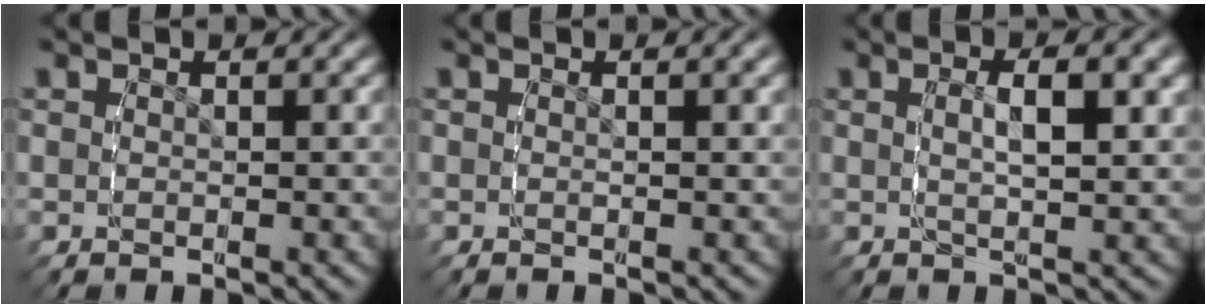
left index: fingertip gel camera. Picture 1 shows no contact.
{"total": 0.7, "force": [0.0, -0.1, 0.7], "torque": [-0.012, 0.001, -0.002]}
{"total": 3.3, "force": [0.5, 1.0, 3.2], "torque": [-0.052, -0.002, 0.009]}